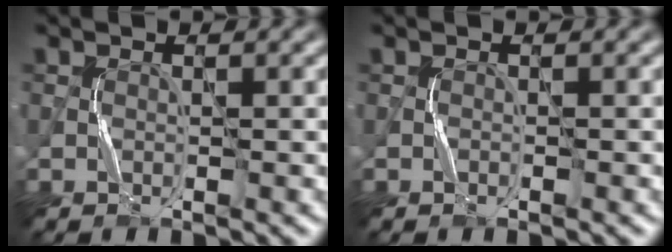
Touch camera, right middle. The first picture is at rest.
{"total": 0.0}